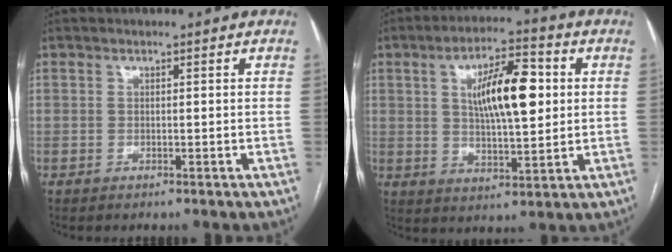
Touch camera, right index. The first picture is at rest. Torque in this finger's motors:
{"motor_torque": [1.27, 0.87, 0.58, 0.16]}